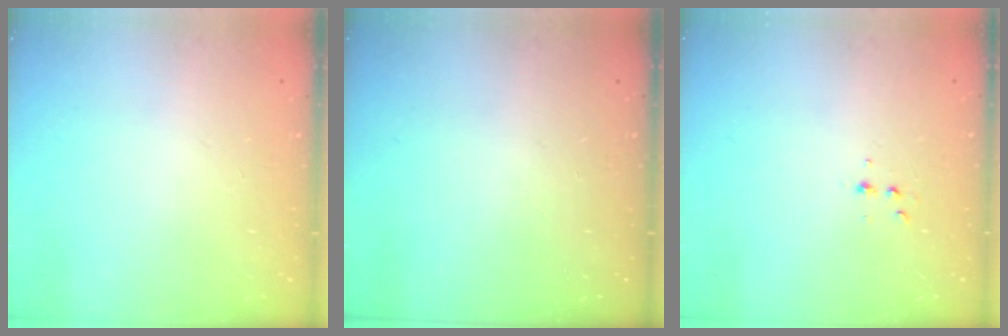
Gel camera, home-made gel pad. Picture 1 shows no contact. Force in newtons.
{"total": 0.0}
{"total": 4.0, "press": 3.9, "slide": 1.0}